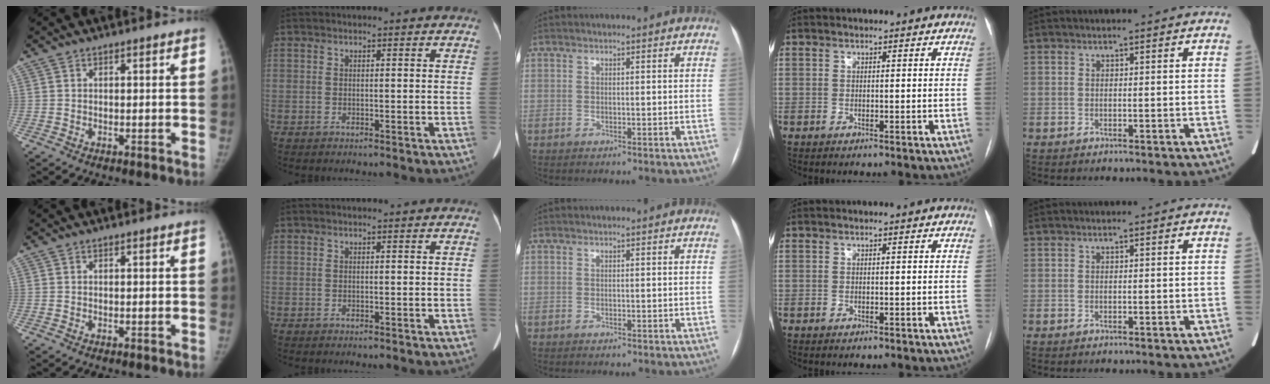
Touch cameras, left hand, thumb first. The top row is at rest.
{}